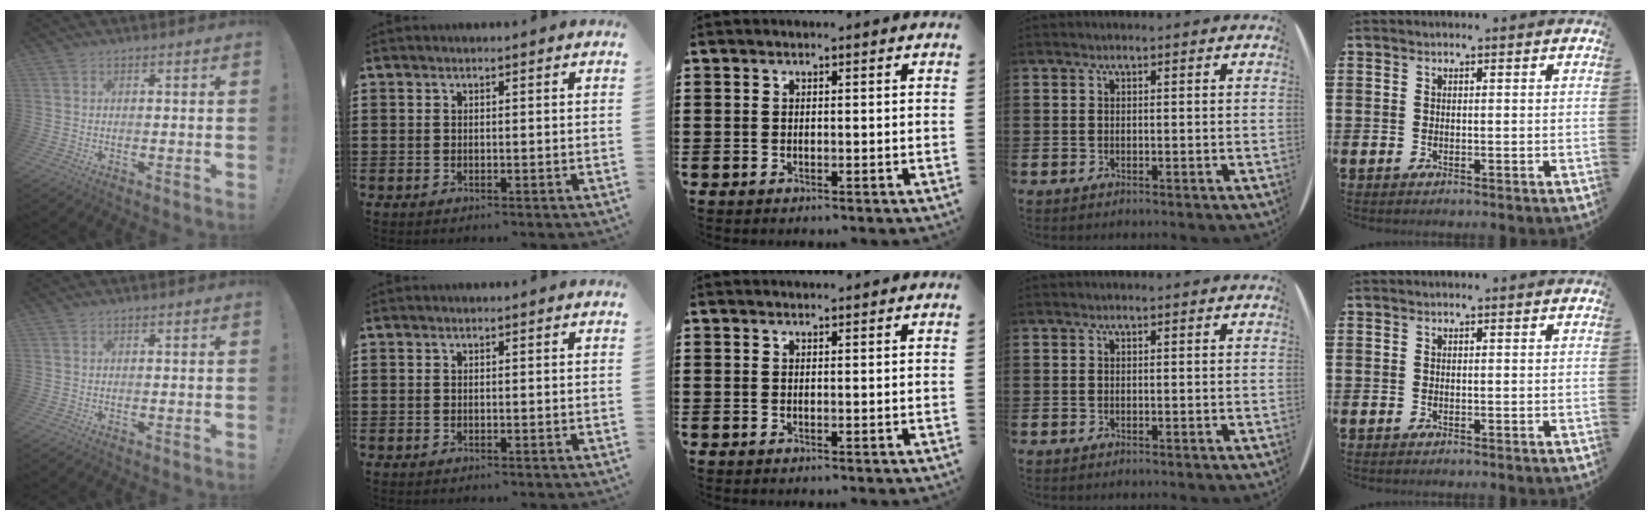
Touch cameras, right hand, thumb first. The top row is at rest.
{"middle": {"total": 0.8, "force": [0.8, 0.1, 0.0], "torque": [0.007, -0.004, 0.013]}}